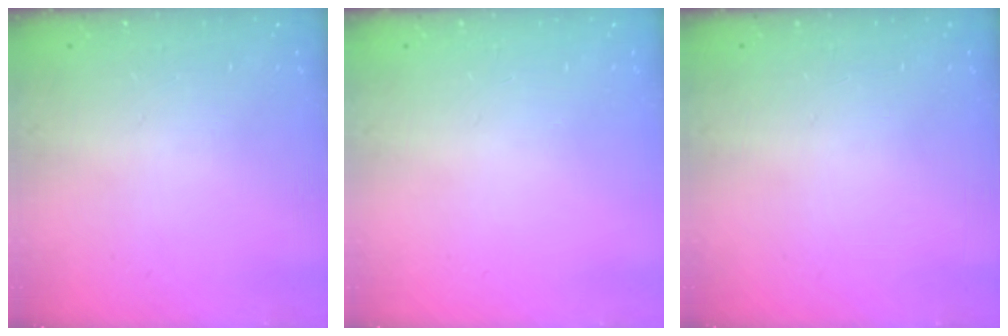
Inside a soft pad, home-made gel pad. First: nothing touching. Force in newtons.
{"total": 0.0}
{"total": 0.0}